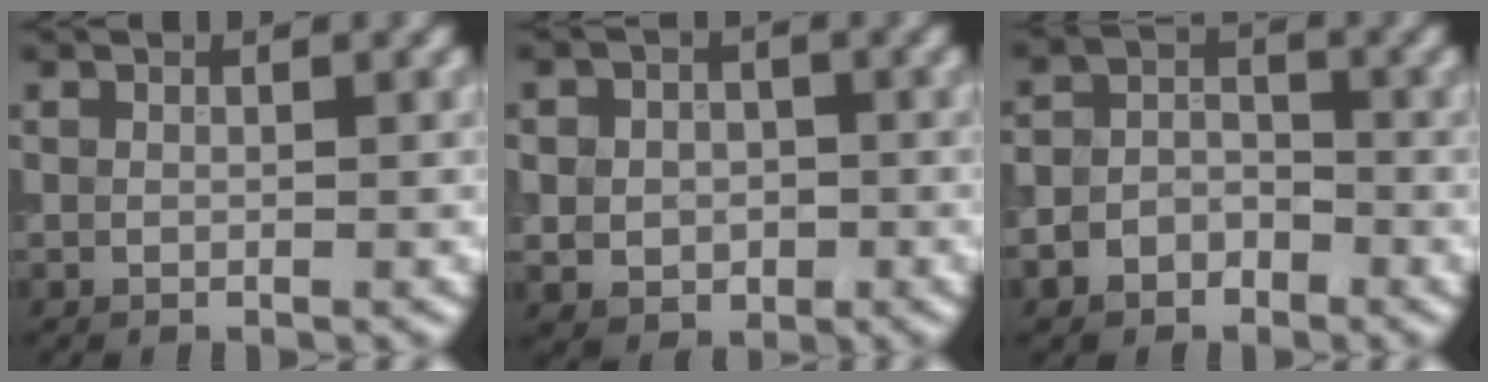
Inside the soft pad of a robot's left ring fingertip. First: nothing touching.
{"total": 3.6, "force": [-0.4, 3.1, 1.9], "torque": [-0.023, -0.006, -0.011]}
{"total": 3.6, "force": [-2.0, 2.8, 1.0], "torque": [0.008, 0.003, -0.048]}